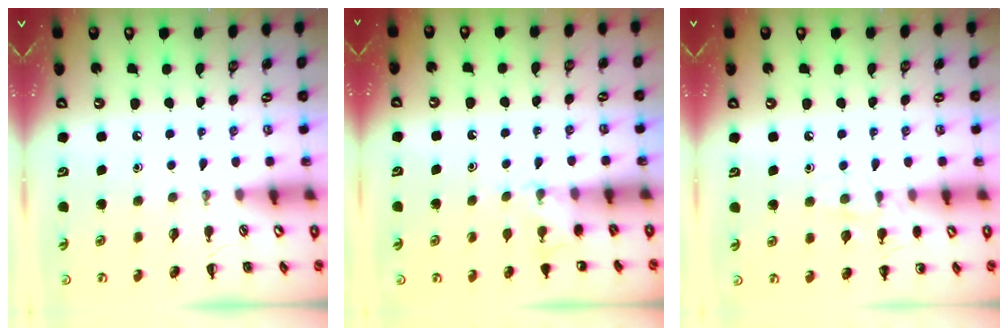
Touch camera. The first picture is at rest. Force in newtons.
{"total": 5.1, "press": 4.8, "slide": 1.6}
{"total": 7.5, "press": 7.4, "slide": 1.6}